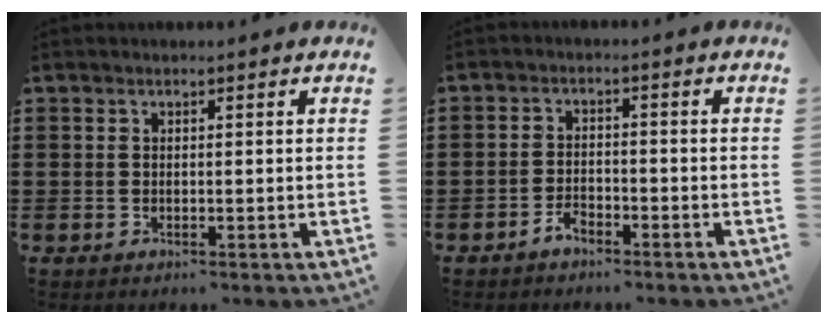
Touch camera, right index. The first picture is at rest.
{"total": 2.4, "force": [-2.1, 0.9, 0.7], "torque": [-0.019, 0.005, -0.044]}